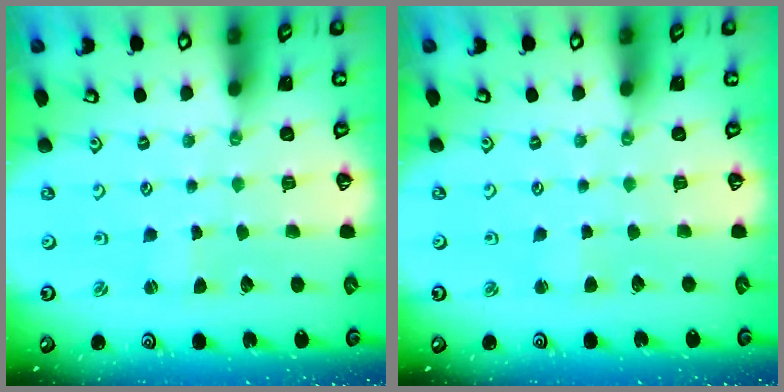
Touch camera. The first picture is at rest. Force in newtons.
{"total": 2.5, "press": 2.5, "slide": 0.4}